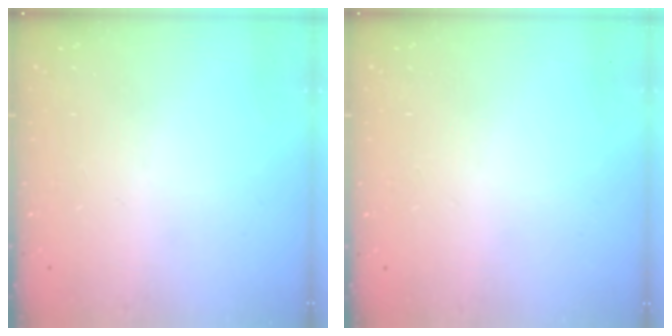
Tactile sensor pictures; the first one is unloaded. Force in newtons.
{"total": 2.6, "press": 2.6, "slide": 0.2}